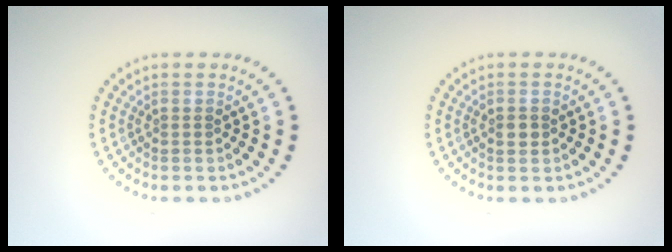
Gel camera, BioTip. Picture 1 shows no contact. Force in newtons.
{"total": 1.5, "press": 1.5, "slide": 0.1}